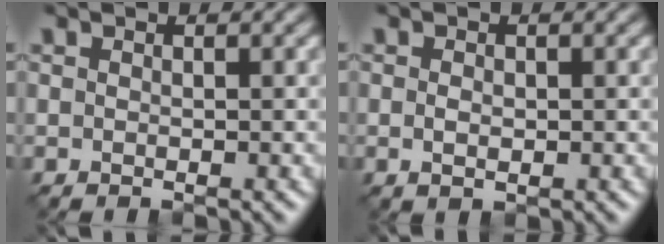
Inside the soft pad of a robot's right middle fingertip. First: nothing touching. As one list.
[{"total": 1.2, "force": [0.0, 0.7, 0.9], "torque": [-0.016, -0.003, 0.000]}]